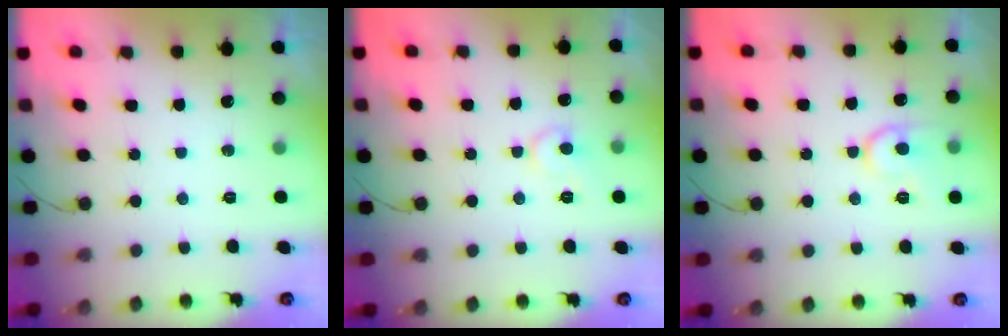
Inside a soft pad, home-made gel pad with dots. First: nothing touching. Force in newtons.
{"total": 7.6, "press": 7.5, "slide": 0.6}
{"total": 11.2, "press": 11.2, "slide": 0.9}